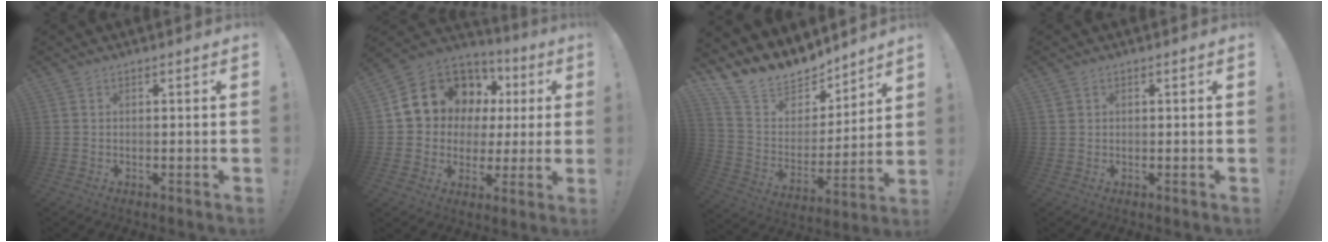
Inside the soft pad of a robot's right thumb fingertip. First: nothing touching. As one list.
[{"total": 13.7, "force": [6.6, 10.9, 4.8], "torque": [-0.076, -0.047, 0.146]}, {"total": 15.2, "force": [13.1, 6.7, 3.9], "torque": [-0.089, -0.104, 0.246]}, {"total": 1.3, "force": [0.7, 1.1, 0.3], "torque": [-0.006, 0.002, 0.013]}]